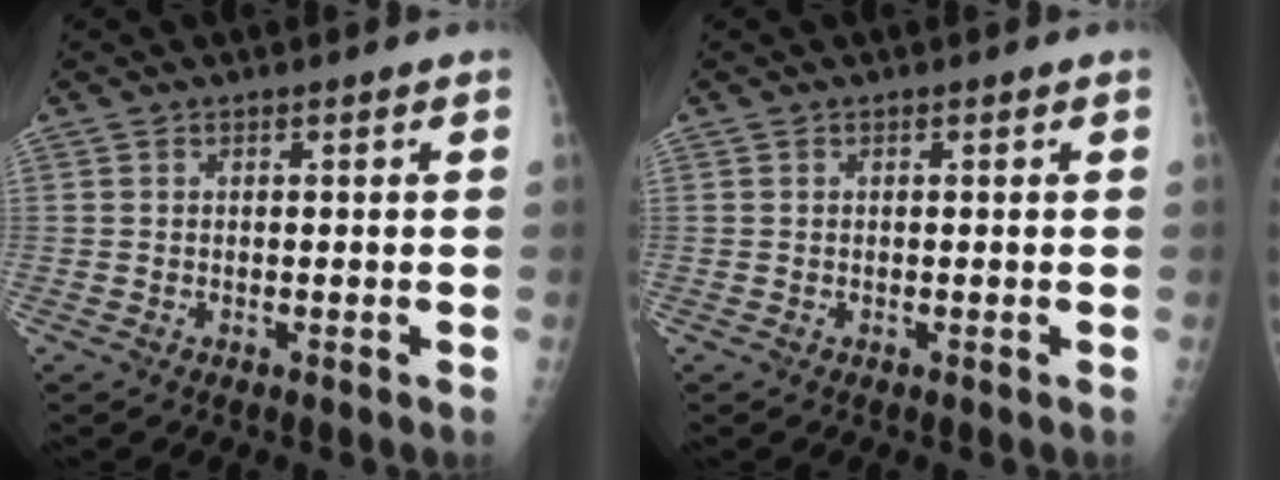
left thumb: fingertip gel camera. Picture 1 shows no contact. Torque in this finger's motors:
{"motor_torque": [0.00, 0.00, 0.04, 0.05, 0.00]}